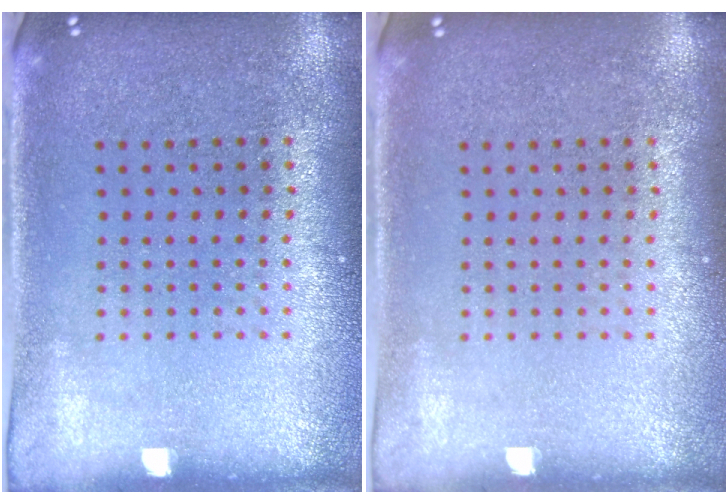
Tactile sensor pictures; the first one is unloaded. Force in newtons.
{"total": 0.0}